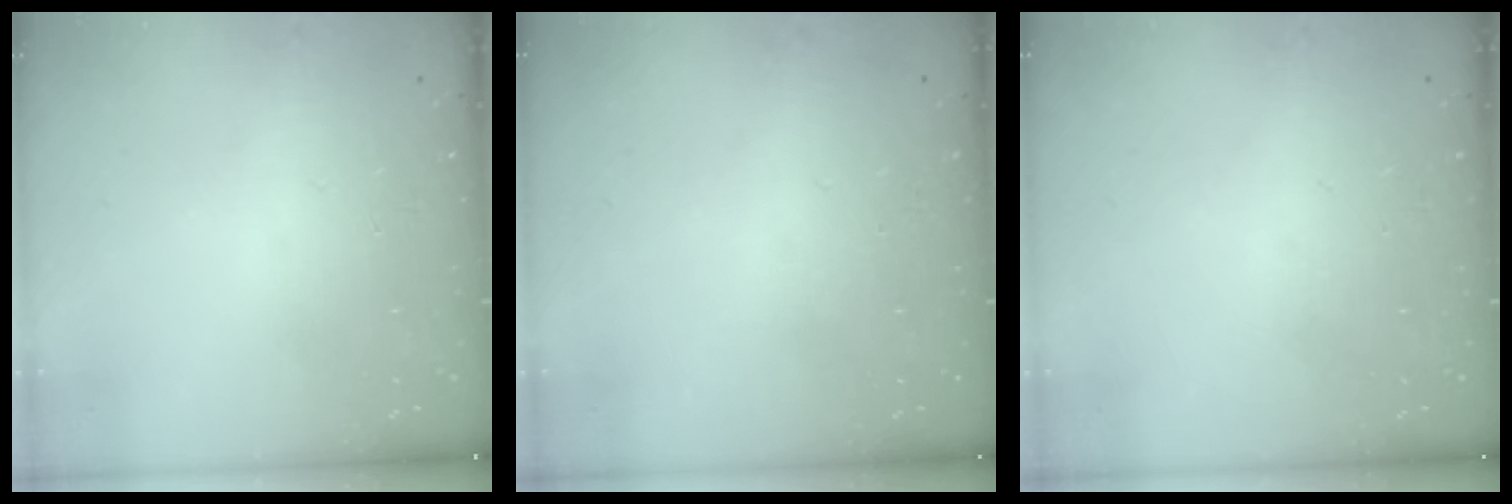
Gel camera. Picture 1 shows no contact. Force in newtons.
{"total": 0.0}
{"total": 0.0}